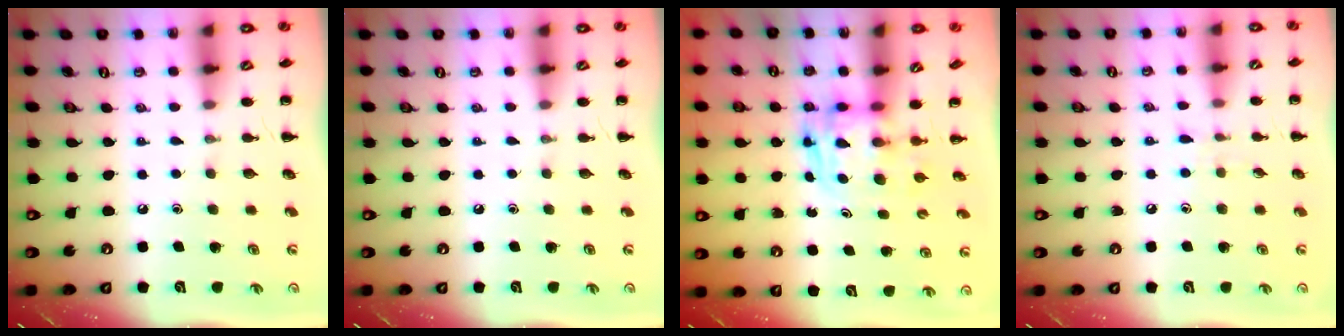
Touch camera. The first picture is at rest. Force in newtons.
{"total": 0.0}
{"total": 2.7, "press": 2.7, "slide": 0.2}
{"total": 4.8, "press": 4.4, "slide": 1.8}